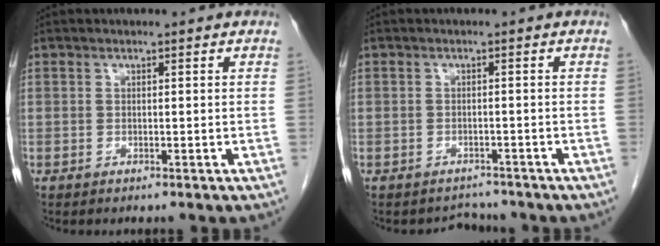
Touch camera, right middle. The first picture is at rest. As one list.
[{"total": 2.3, "force": [-2.0, 0.9, -0.5], "torque": [0.004, 0.001, -0.028]}]